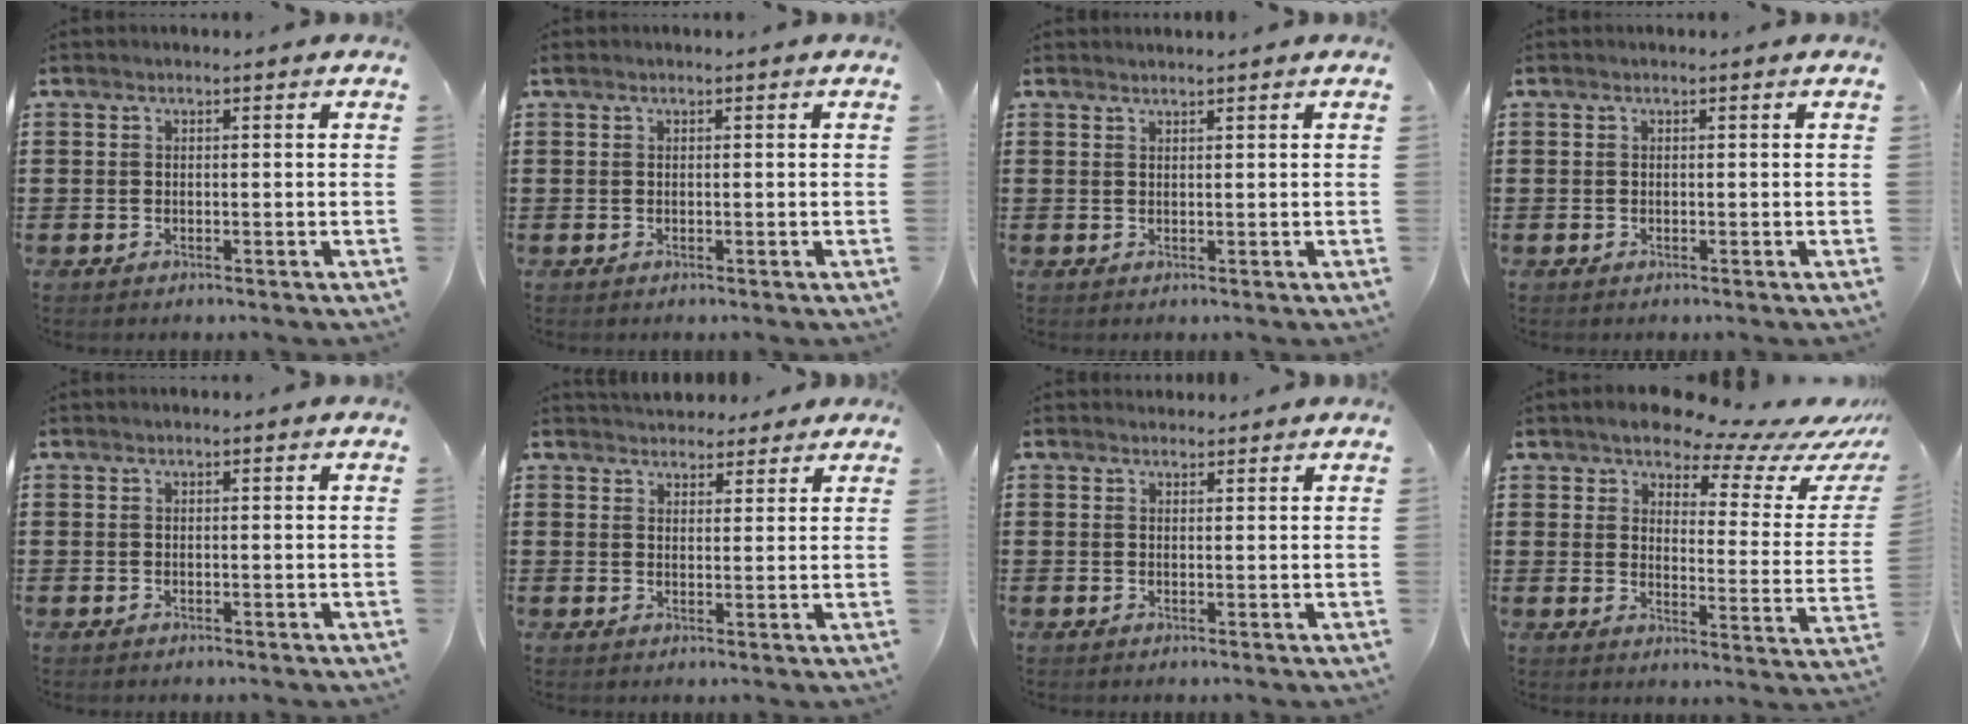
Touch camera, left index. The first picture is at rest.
{"total": 0.0}
{"total": 0.9, "force": [0.9, 0.0, 0.1], "torque": [-0.004, -0.002, 0.018]}
{"total": 0.0}
{"total": 0.0}
{"total": 3.4, "force": [3.0, 1.6, 0.0], "torque": [-0.004, -0.006, 0.056]}
{"total": 1.3, "force": [1.2, 0.5, 0.1], "torque": [-0.003, 0.003, 0.023]}
{"total": 8.1, "force": [7.3, 2.0, 2.8], "torque": [-0.063, -0.054, 0.124]}